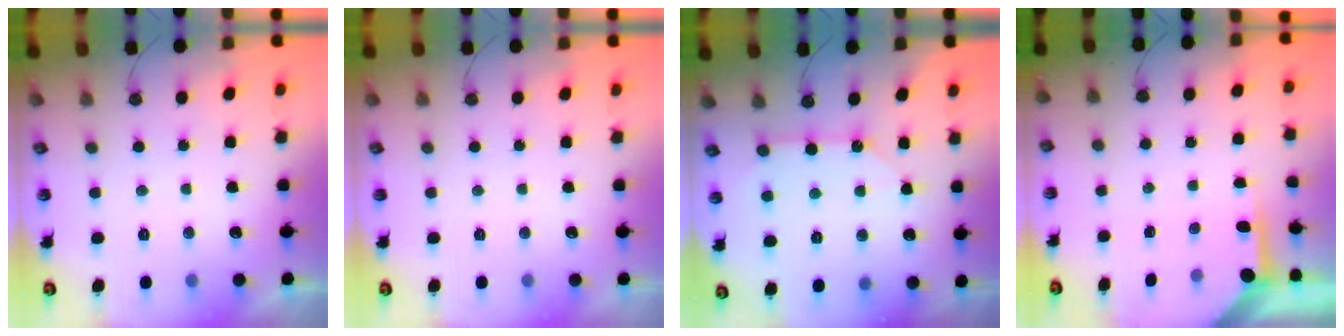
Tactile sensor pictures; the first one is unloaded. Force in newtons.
{"total": 0.0}
{"total": 9.3, "press": 9.3, "slide": 0.6}
{"total": 3.9, "press": 3.9, "slide": 0.3}